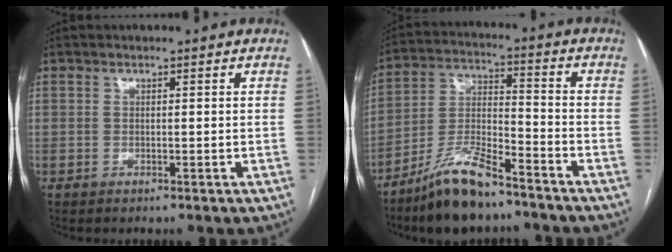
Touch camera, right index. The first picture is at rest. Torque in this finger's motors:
{"motor_torque": [0.90, -1.23, 0.40, 0.09]}